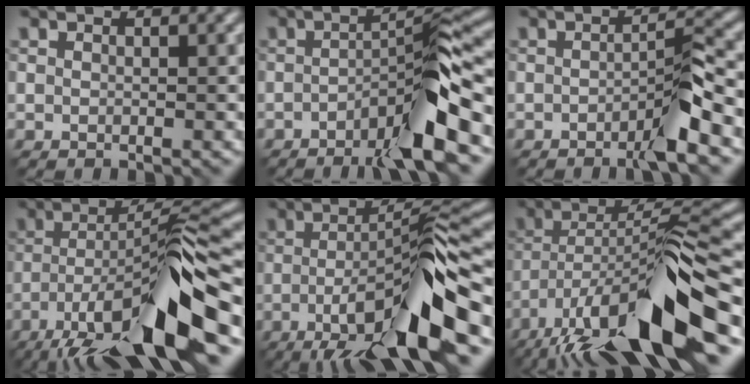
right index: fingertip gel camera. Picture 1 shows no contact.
{"total": 7.9, "force": [-3.8, 1.1, 6.8], "torque": [-0.099, 0.016, -0.070]}
{"total": 3.8, "force": [-1.7, 0.4, 3.4], "torque": [-0.051, 0.011, -0.037]}
{"total": 15.2, "force": [-7.6, 3.2, 12.8], "torque": [-0.215, 0.005, -0.128]}
{"total": 13.2, "force": [-4.9, 2.8, 12.0], "torque": [-0.179, 0.008, -0.087]}
{"total": 16.2, "force": [-9.1, 3.9, 12.8], "torque": [-0.223, 0.004, -0.159]}